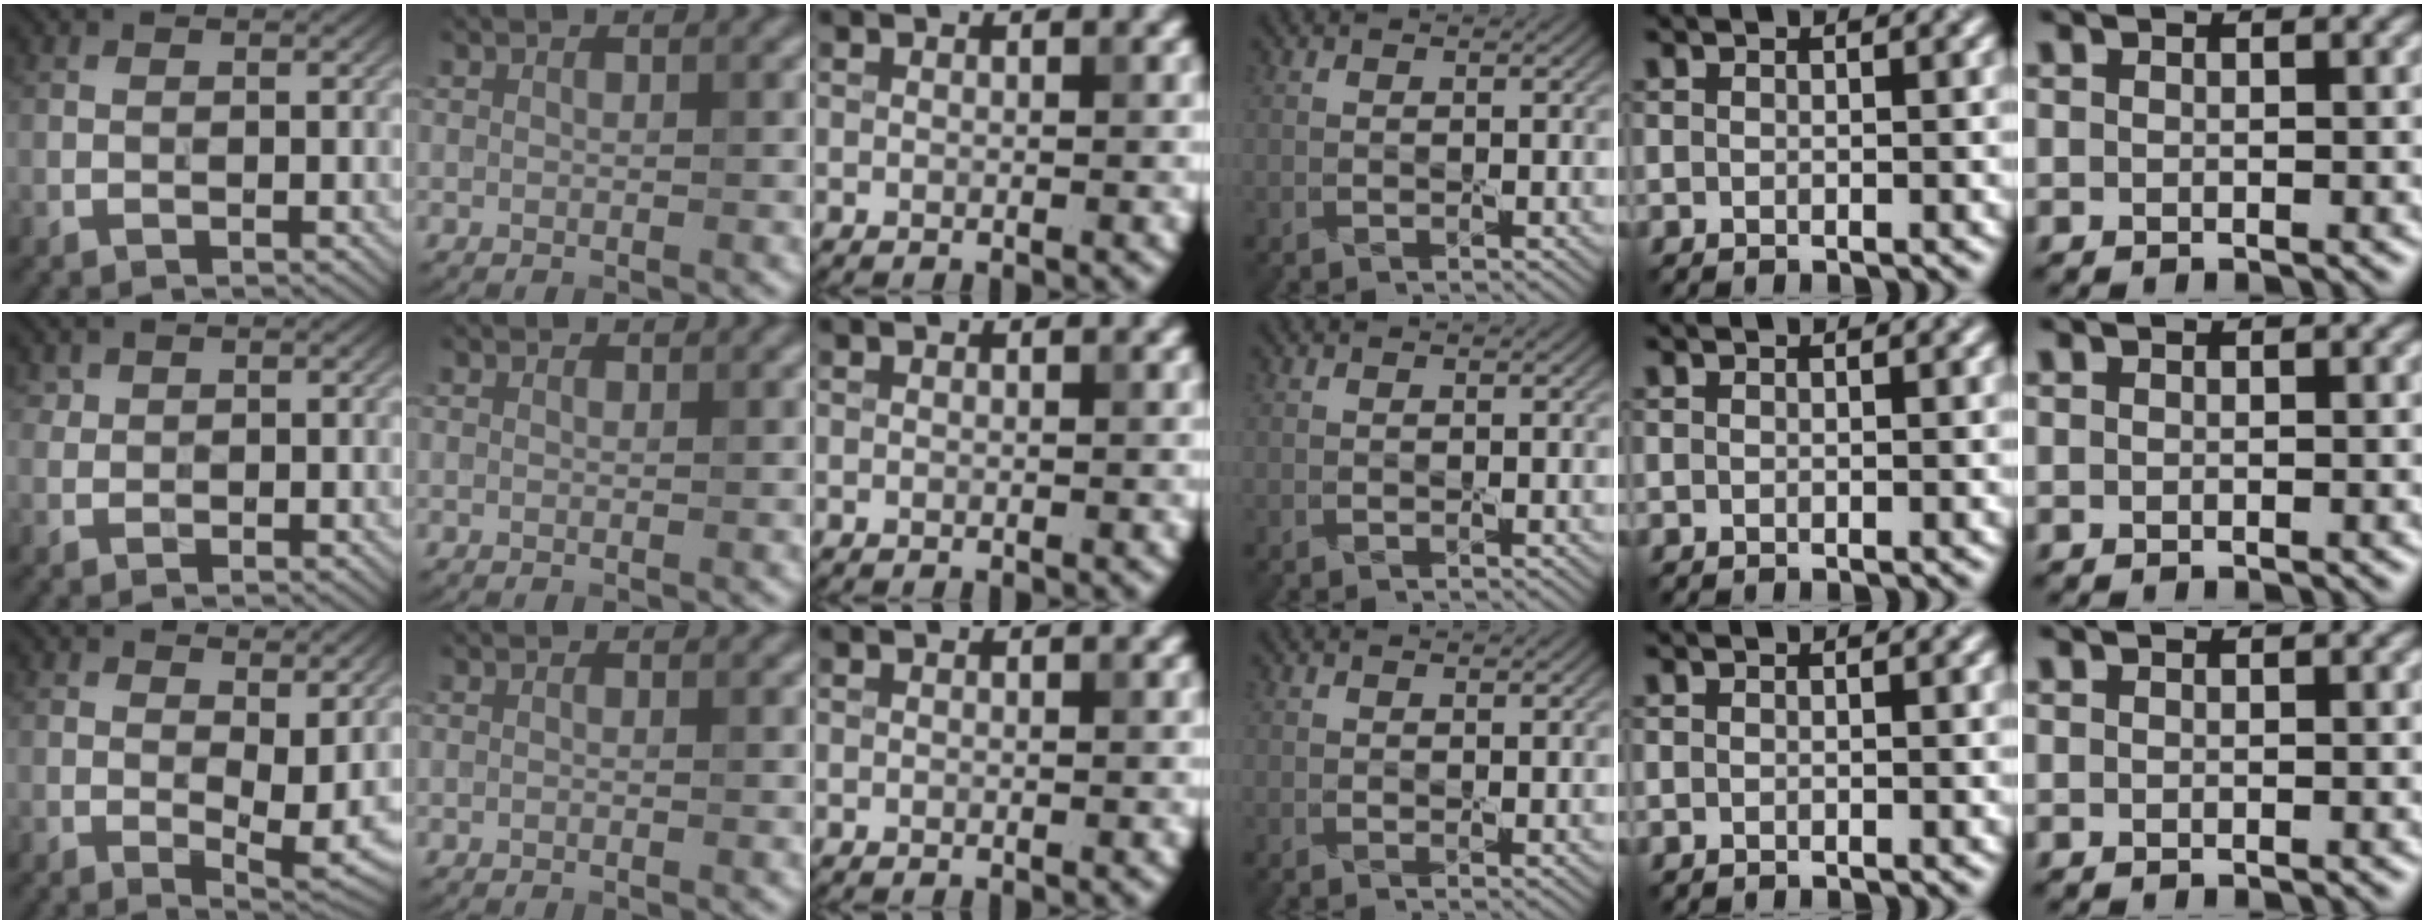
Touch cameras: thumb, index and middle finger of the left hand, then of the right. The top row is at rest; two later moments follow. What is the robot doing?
{"motion": "peel", "object": "aluminum foil"}